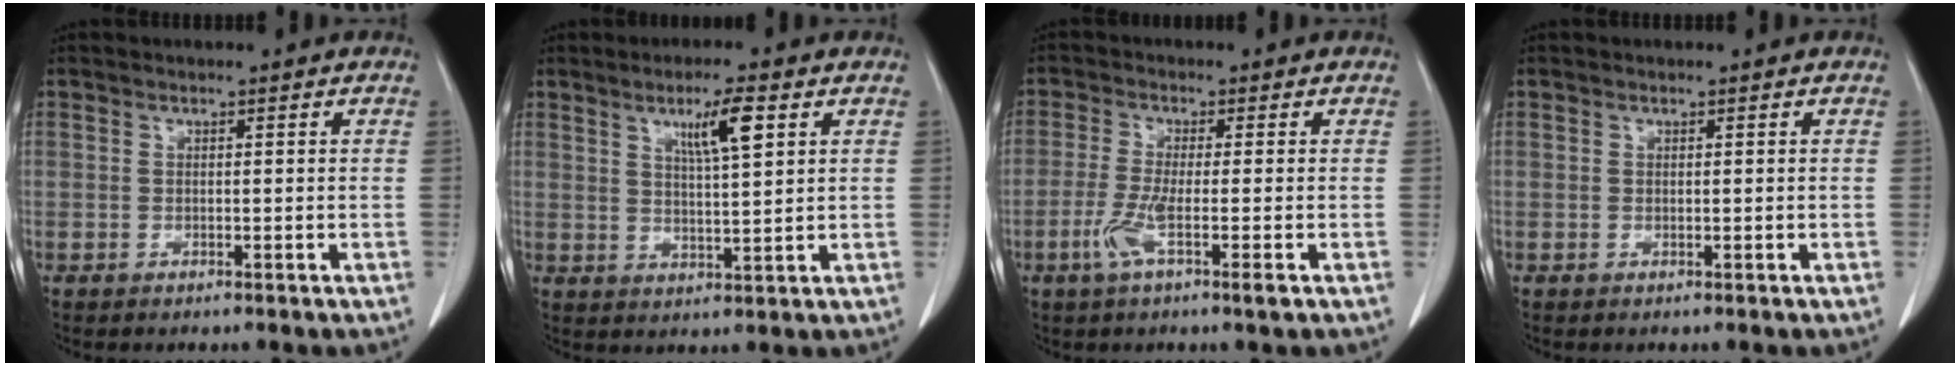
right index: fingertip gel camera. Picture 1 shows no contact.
{"total": 6.2, "force": [2.9, 0.4, 5.5], "torque": [-0.094, -0.001, 0.050]}
{"total": 5.6, "force": [-2.4, 0.0, 5.1], "torque": [-0.106, -0.013, -0.049]}
{"total": 0.0}